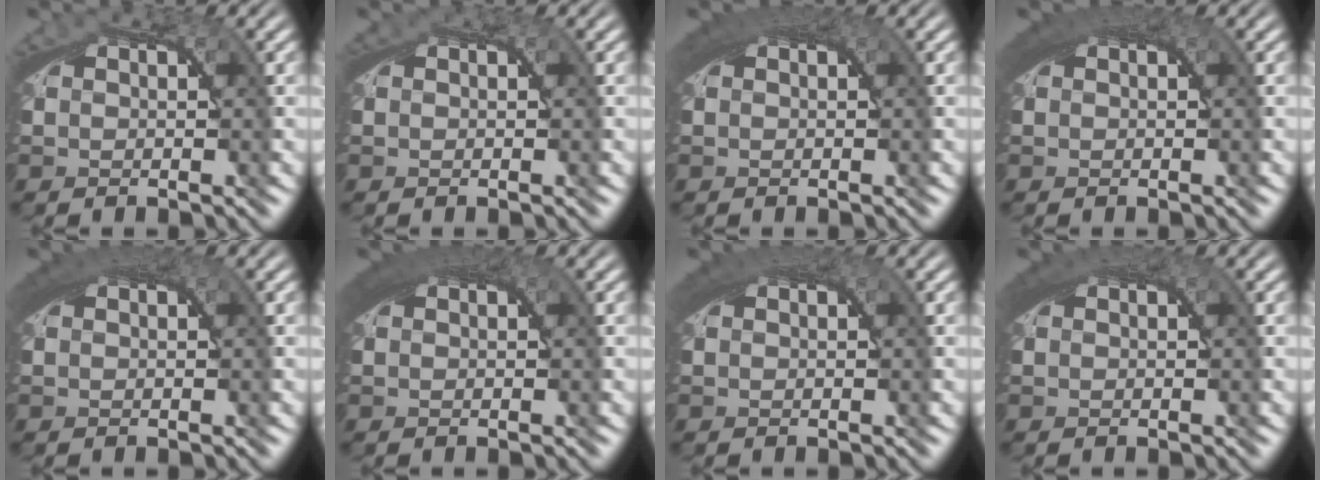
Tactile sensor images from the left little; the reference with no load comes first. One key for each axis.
{"total": 0.7, "fx": 0.3, "fy": 0.4, "fz": 0.4, "tx": -0.007, "ty": 0.001, "tz": 0.004}
{"total": 3.6, "fx": 1.7, "fy": 1.2, "fz": 3.0, "tx": -0.041, "ty": 0.013, "tz": 0.021}
{"total": 3.7, "fx": 1.6, "fy": 1.3, "fz": 3.1, "tx": -0.043, "ty": 0.013, "tz": 0.021}
{"total": 3.4, "fx": 1.6, "fy": 1.1, "fz": 2.8, "tx": -0.041, "ty": 0.012, "tz": 0.021}
{"total": 4.1, "fx": 1.8, "fy": 1.4, "fz": 3.4, "tx": -0.048, "ty": 0.013, "tz": 0.023}
{"total": 3.4, "fx": 1.6, "fy": 1.1, "fz": 2.8, "tx": -0.039, "ty": 0.013, "tz": 0.021}
{"total": 3.4, "fx": 1.6, "fy": 1.2, "fz": 2.9, "tx": -0.043, "ty": 0.011, "tz": 0.021}